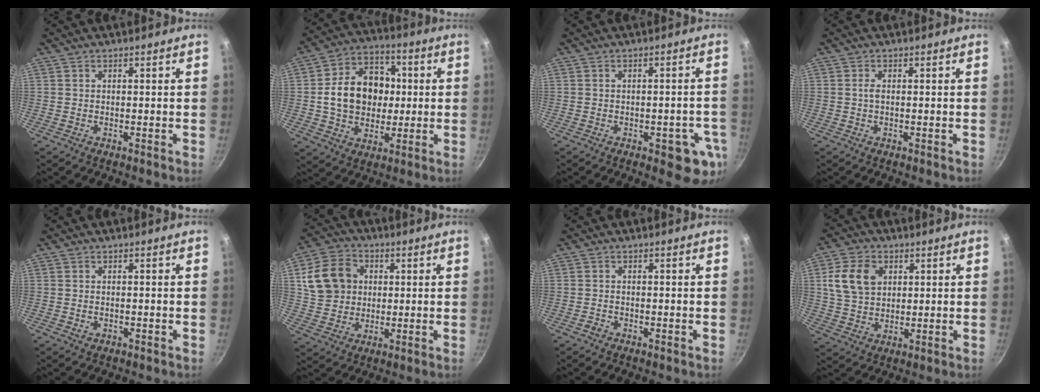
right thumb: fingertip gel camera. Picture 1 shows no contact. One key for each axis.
{"total": 16.2, "fx": 0.8, "fy": 12.7, "fz": 10.0, "tx": -0.127, "ty": 0.026, "tz": 0.009}
{"total": 8.0, "fx": -2.8, "fy": 3.7, "fz": 6.6, "tx": -0.047, "ty": 0.009, "tz": -0.031}
{"total": 0.9, "fx": 0.0, "fy": 0.4, "fz": 0.8, "tx": -0.018, "ty": 0.002, "tz": -0.002}
{"total": 0.8, "fx": -0.2, "fy": 0.7, "fz": 0.4, "tx": -0.007, "ty": -0.001, "tz": -0.004}
{"total": 12.7, "fx": 2.8, "fy": 10.6, "fz": 6.5, "tx": -0.097, "ty": 0.010, "tz": 0.048}
{"total": 1.0, "fx": -0.7, "fy": 0.7, "fz": 0.3, "tx": -0.010, "ty": 0.007, "tz": -0.013}
{"total": 10.3, "fx": 2.9, "fy": 7.6, "fz": 6.3, "tx": -0.099, "ty": 0.000, "tz": 0.054}